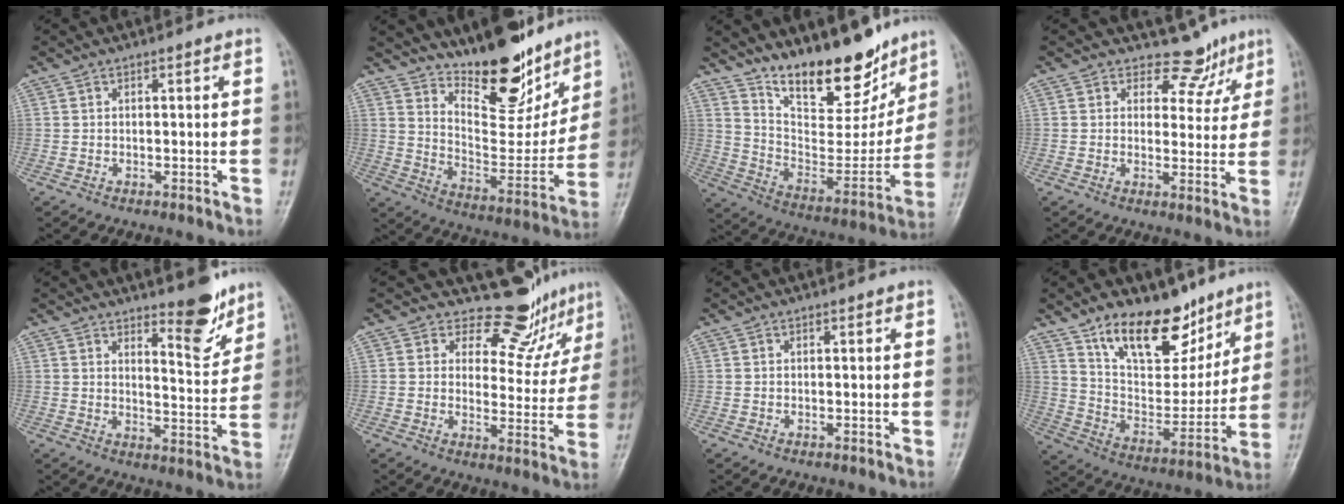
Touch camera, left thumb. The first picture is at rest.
{"total": 18.1, "force": [14.2, 6.6, 9.1], "torque": [-0.084, -0.106, 0.233]}
{"total": 20.2, "force": [15.2, 7.5, 11.0], "torque": [-0.118, -0.096, 0.256]}
{"total": 6.0, "force": [4.7, 3.7, 0.5], "torque": [0.027, -0.035, 0.057]}
{"total": 8.1, "force": [6.2, 2.2, 4.8], "torque": [-0.047, -0.057, 0.094]}
{"total": 9.3, "force": [8.2, 4.1, 1.2], "torque": [0.023, -0.076, 0.101]}
{"total": 0.0}
{"total": 18.7, "force": [12.5, 9.4, 10.3], "torque": [-0.106, -0.076, 0.221]}